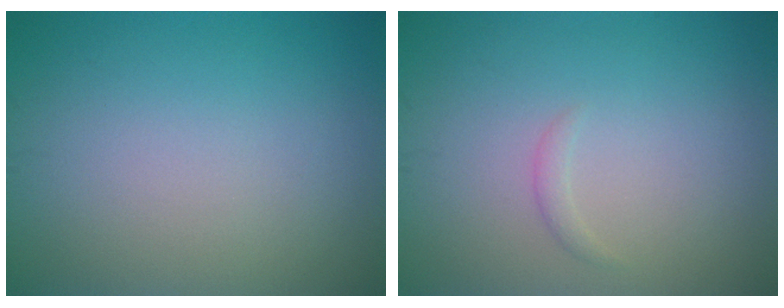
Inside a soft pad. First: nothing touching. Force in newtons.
{"total": 0.7, "press": 0.7, "slide": 0.0}